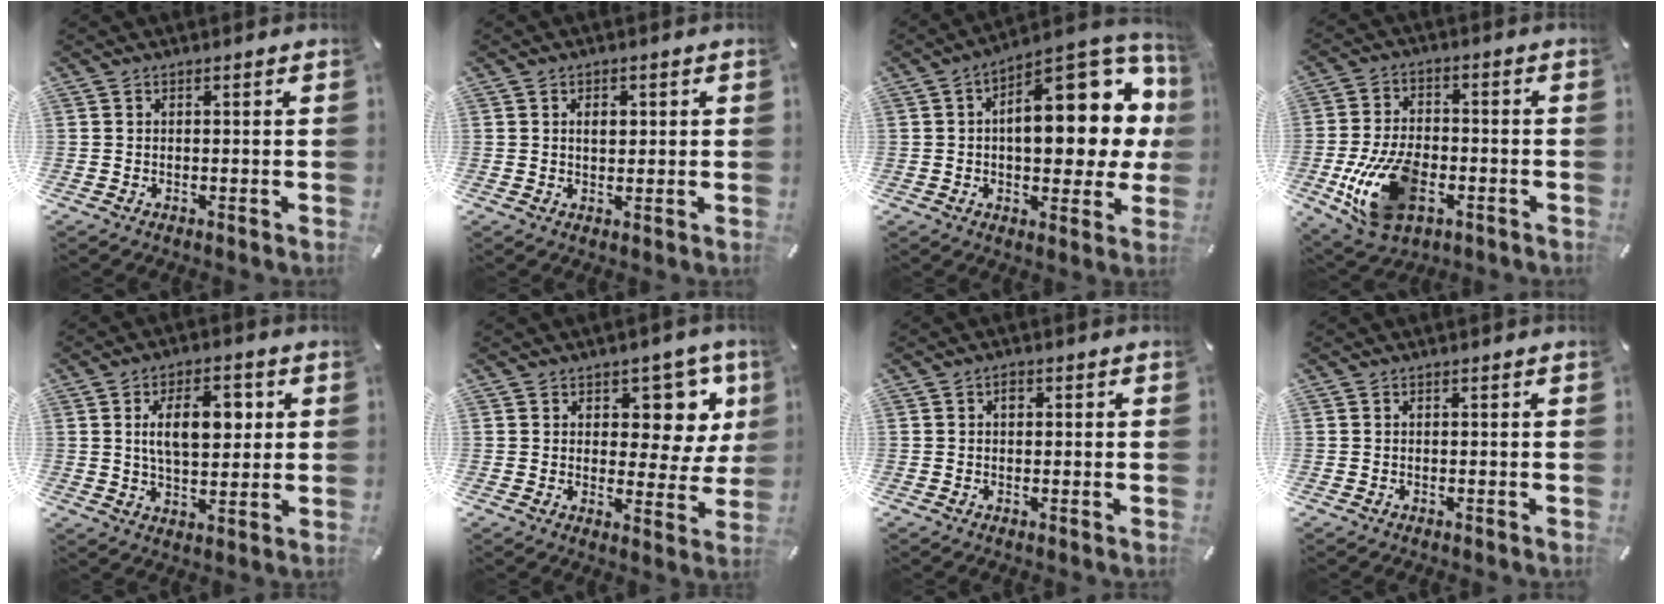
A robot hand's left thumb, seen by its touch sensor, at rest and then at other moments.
{"total": 2.8, "force": [0.6, 1.9, 2.0], "torque": [-0.027, 0.001, 0.005]}
{"total": 21.1, "force": [4.7, 10.6, 17.6], "torque": [-0.215, -0.039, 0.076]}
{"total": 15.3, "force": [-4.8, 9.5, 11.1], "torque": [-0.231, 0.004, -0.083]}
{"total": 11.6, "force": [3.1, 6.3, 9.2], "torque": [-0.151, -0.003, 0.047]}
{"total": 9.8, "force": [5.4, 6.3, 5.2], "torque": [-0.046, -0.047, 0.093]}
{"total": 1.5, "force": [0.3, 1.1, 1.0], "torque": [-0.013, 0.005, 0.001]}
{"total": 0.0}